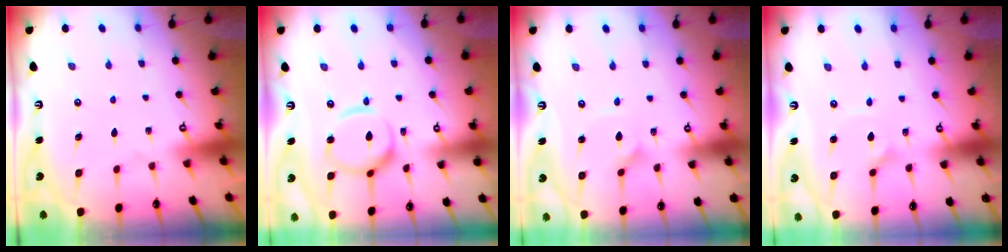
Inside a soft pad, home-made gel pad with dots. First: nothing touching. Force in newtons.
{"total": 11.8, "press": 11.8, "slide": 1.1}
{"total": 1.5, "press": 1.5, "slide": 0.0}
{"total": 1.4, "press": 1.3, "slide": 0.6}